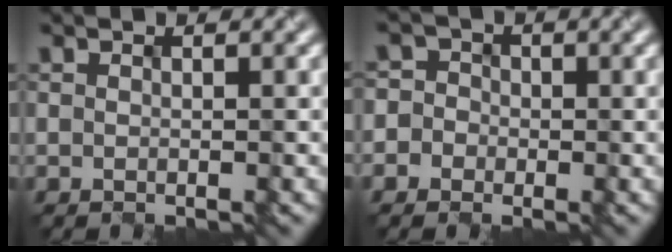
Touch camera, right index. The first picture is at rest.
{"total": 3.1, "force": [-0.1, 3.0, 0.5], "torque": [0.022, 0.017, -0.030]}